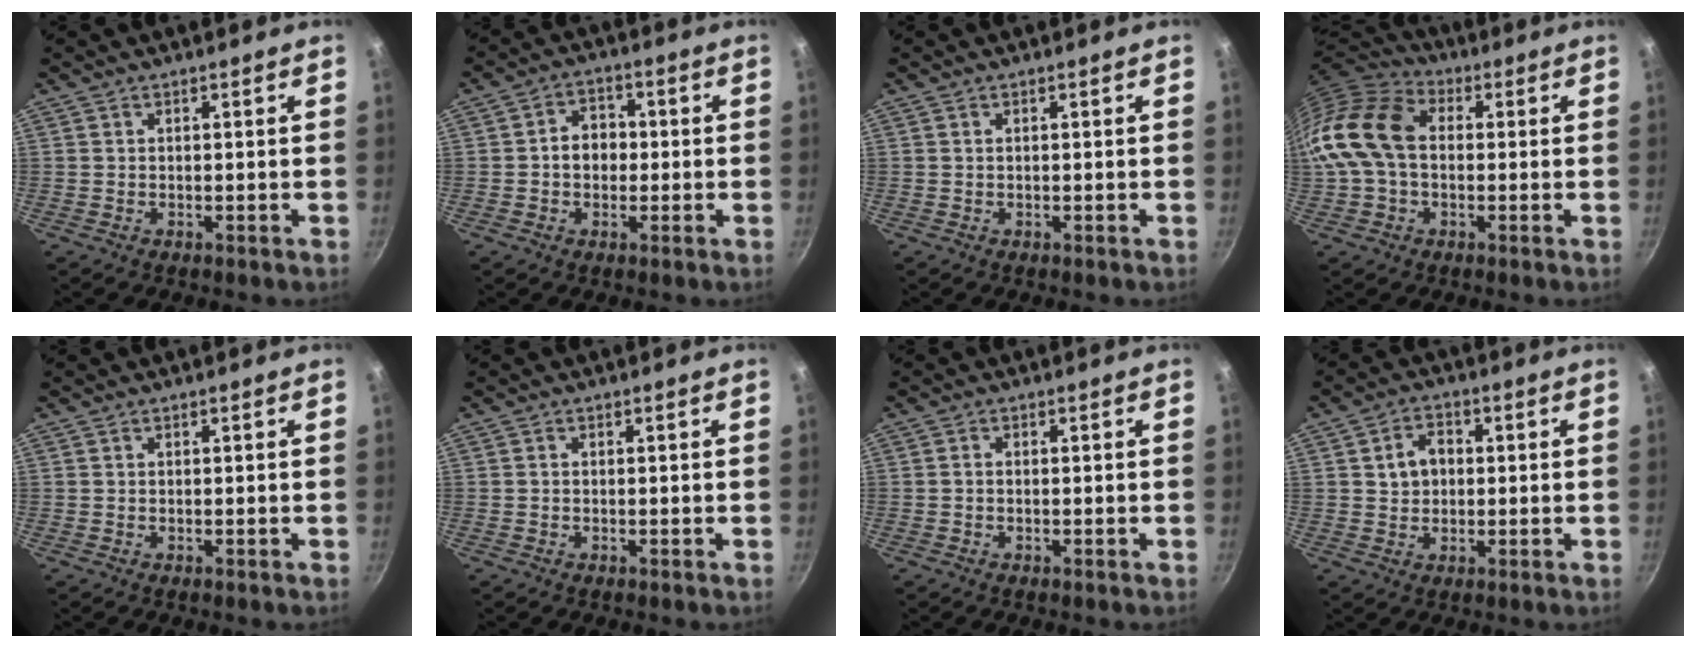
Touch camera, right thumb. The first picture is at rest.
{"total": 5.6, "force": [-0.4, 4.5, 3.3], "torque": [-0.020, 0.014, -0.010]}
{"total": 0.0}
{"total": 15.9, "force": [0.3, 11.4, 11.1], "torque": [-0.201, 0.037, -0.012]}
{"total": 0.0}
{"total": 0.0}
{"total": 0.7, "force": [-0.2, 0.5, 0.4], "torque": [-0.008, 0.005, -0.005]}
{"total": 5.5, "force": [0.7, 4.4, 3.2], "torque": [-0.030, 0.010, 0.009]}